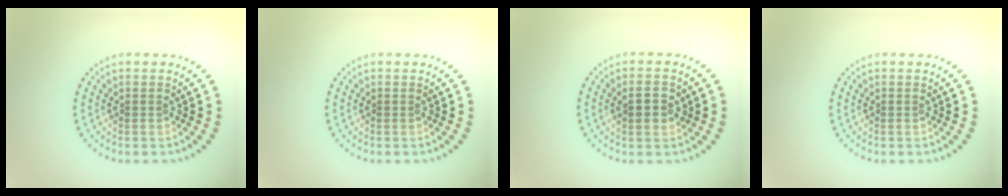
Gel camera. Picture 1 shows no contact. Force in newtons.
{"total": 0.0}
{"total": 2.5, "press": 2.5, "slide": 0.2}
{"total": 0.0}